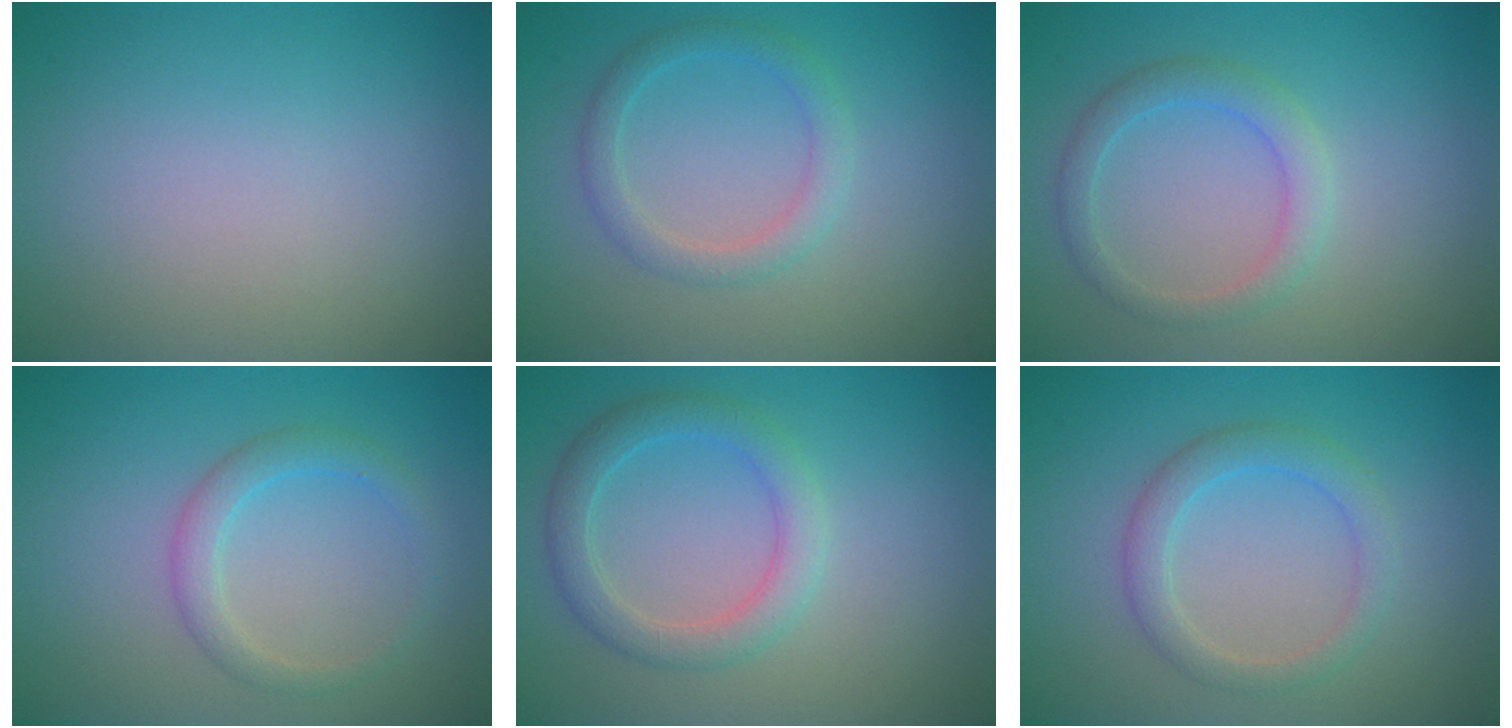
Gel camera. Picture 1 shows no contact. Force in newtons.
{"total": 2.3, "press": 2.3, "slide": 0.1}
{"total": 2.4, "press": 2.4, "slide": 0.1}
{"total": 2.2, "press": 2.2, "slide": 0.1}
{"total": 3.1, "press": 3.1, "slide": 0.0}
{"total": 2.7, "press": 2.6, "slide": 0.3}